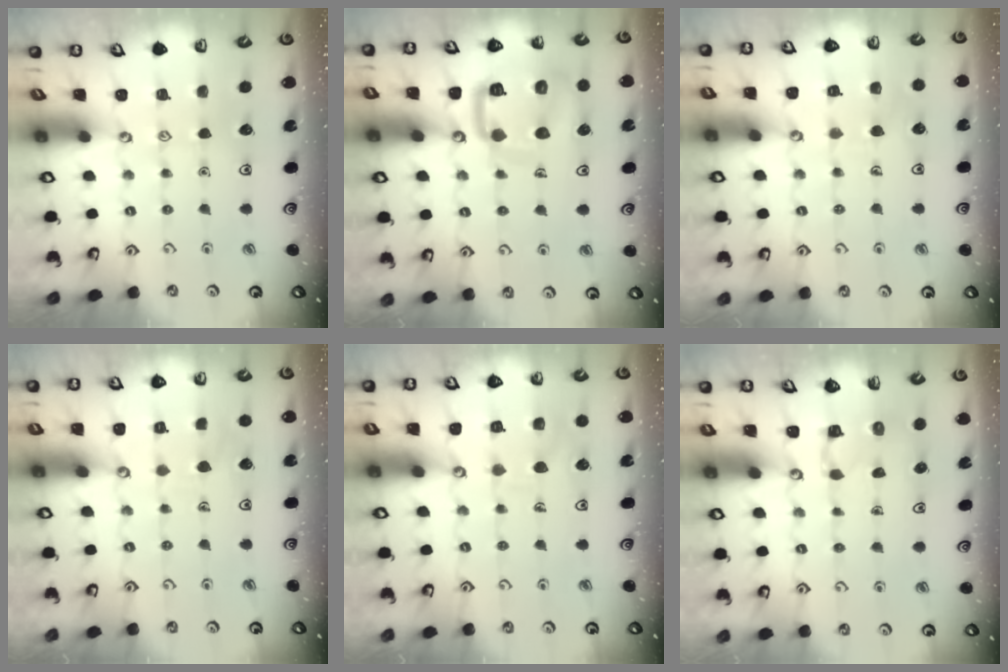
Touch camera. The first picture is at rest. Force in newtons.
{"total": 14.2, "press": 14.1, "slide": 1.5}
{"total": 5.8, "press": 5.7, "slide": 0.6}
{"total": 3.9, "press": 3.9, "slide": 0.3}
{"total": 7.5, "press": 7.5, "slide": 0.7}
{"total": 2.9, "press": 2.9, "slide": 0.3}